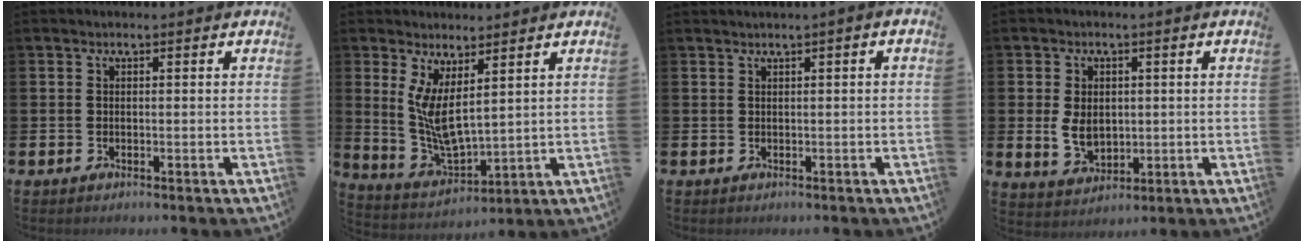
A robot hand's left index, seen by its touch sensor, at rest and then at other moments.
{"total": 6.1, "force": [3.3, 2.3, 4.7], "torque": [-0.104, -0.031, 0.058]}
{"total": 0.6, "force": [0.1, -0.2, 0.6], "torque": [-0.015, 0.001, 0.002]}
{"total": 4.4, "force": [0.3, 3.3, 3.0], "torque": [-0.054, 0.009, 0.003]}